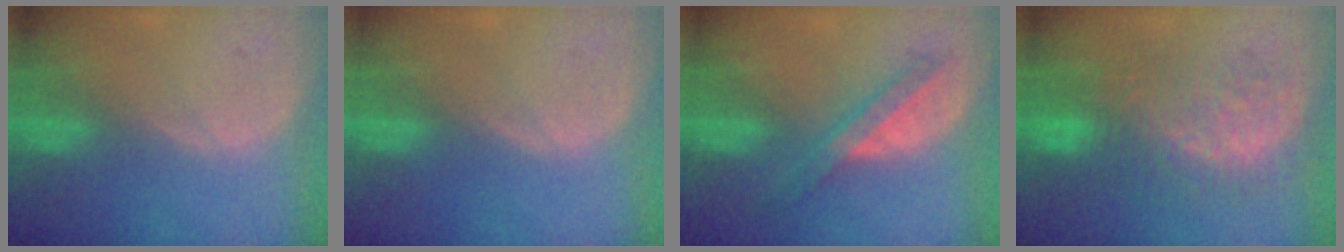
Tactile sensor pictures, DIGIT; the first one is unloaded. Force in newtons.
{"total": 0.0}
{"total": 5.8, "press": 5.2, "slide": 2.6}
{"total": 8.7, "press": 8.6, "slide": 1.3}